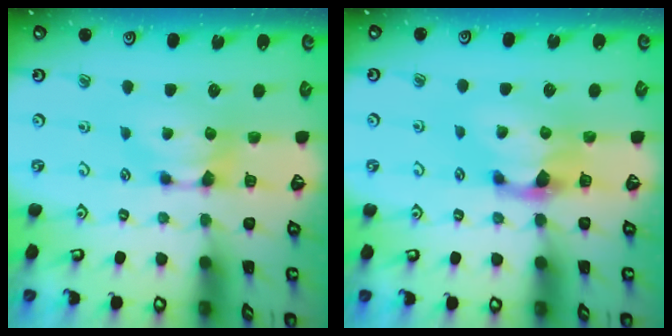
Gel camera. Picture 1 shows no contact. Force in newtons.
{"total": 1.7, "press": 1.3, "slide": 1.1}